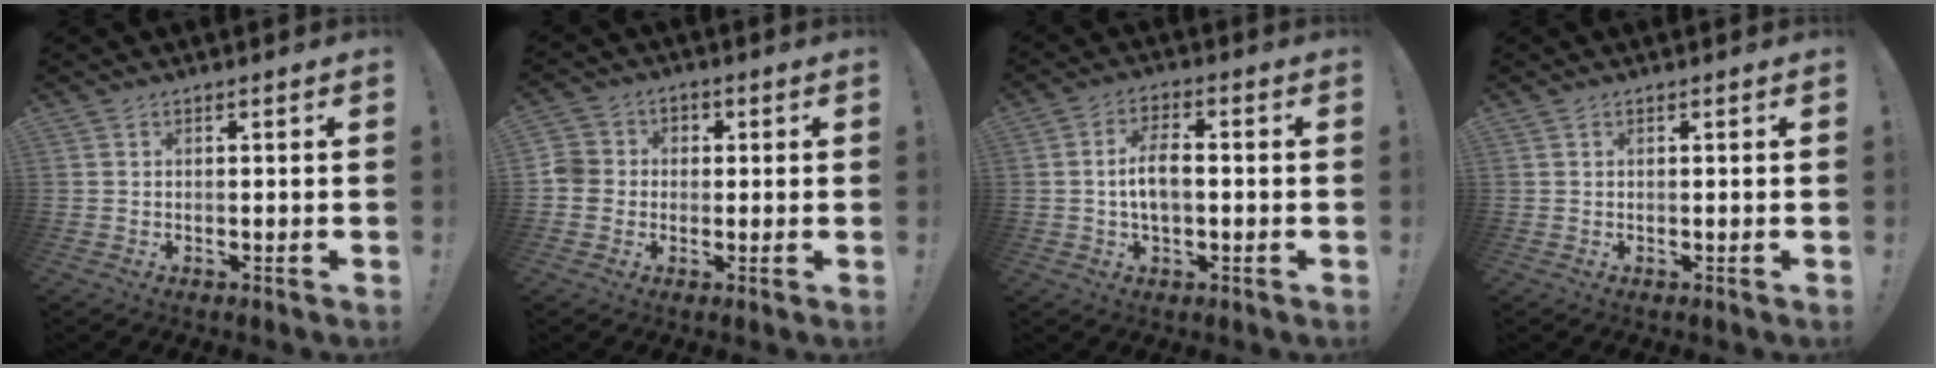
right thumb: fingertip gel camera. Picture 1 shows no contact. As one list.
[{"total": 6.3, "force": [-0.7, 6.0, 1.9], "torque": [-0.035, 0.022, -0.011]}, {"total": 7.5, "force": [-0.5, 3.7, 6.5], "torque": [-0.121, 0.009, -0.009]}, {"total": 0.0}]